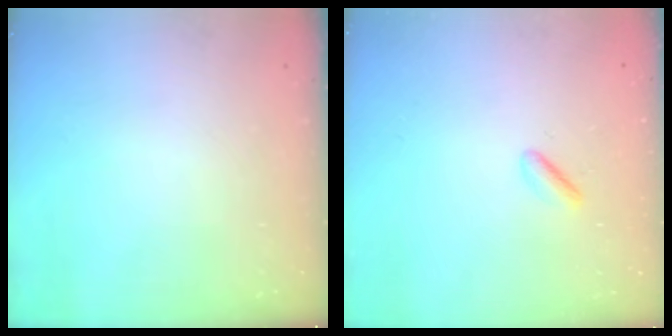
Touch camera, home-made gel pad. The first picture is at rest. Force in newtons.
{"total": 1.4, "press": 1.1, "slide": 0.8}